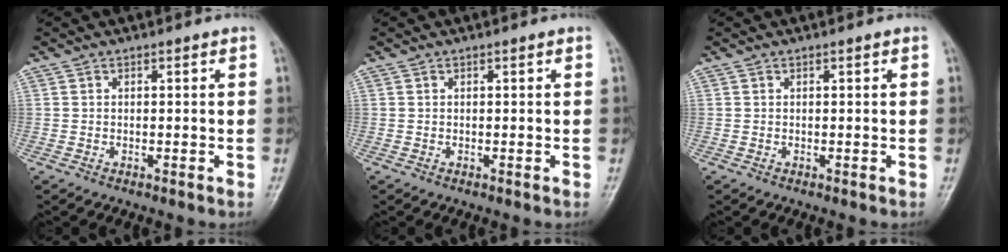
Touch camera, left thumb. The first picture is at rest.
{"total": 0.0}
{"total": 0.0}